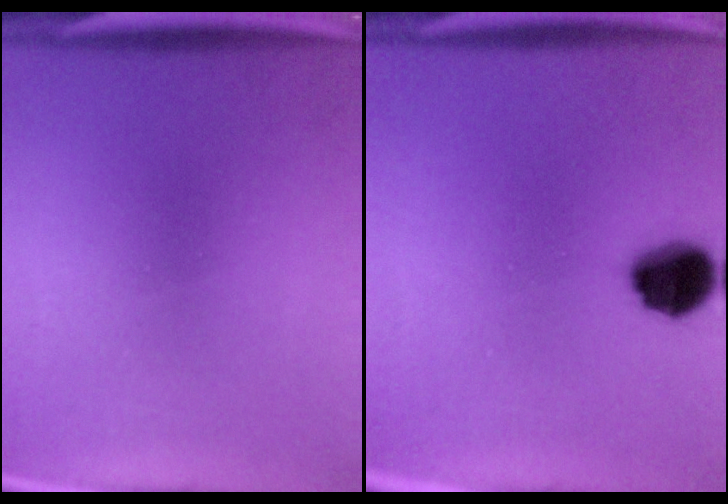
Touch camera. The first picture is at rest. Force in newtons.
{"total": 9.1}